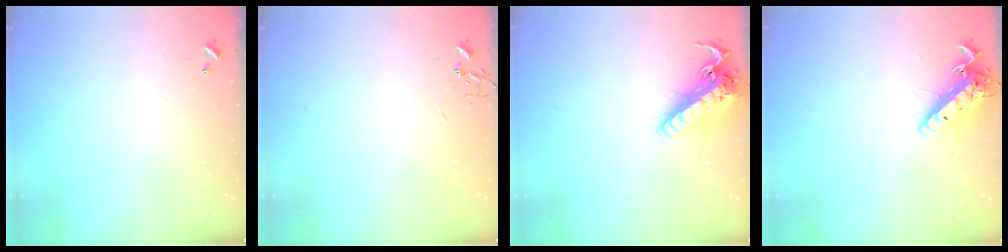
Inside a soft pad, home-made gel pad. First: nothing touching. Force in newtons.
{"total": 0.0}
{"total": 17.4, "press": 17.1, "slide": 3.3}
{"total": 14.8, "press": 14.5, "slide": 2.8}